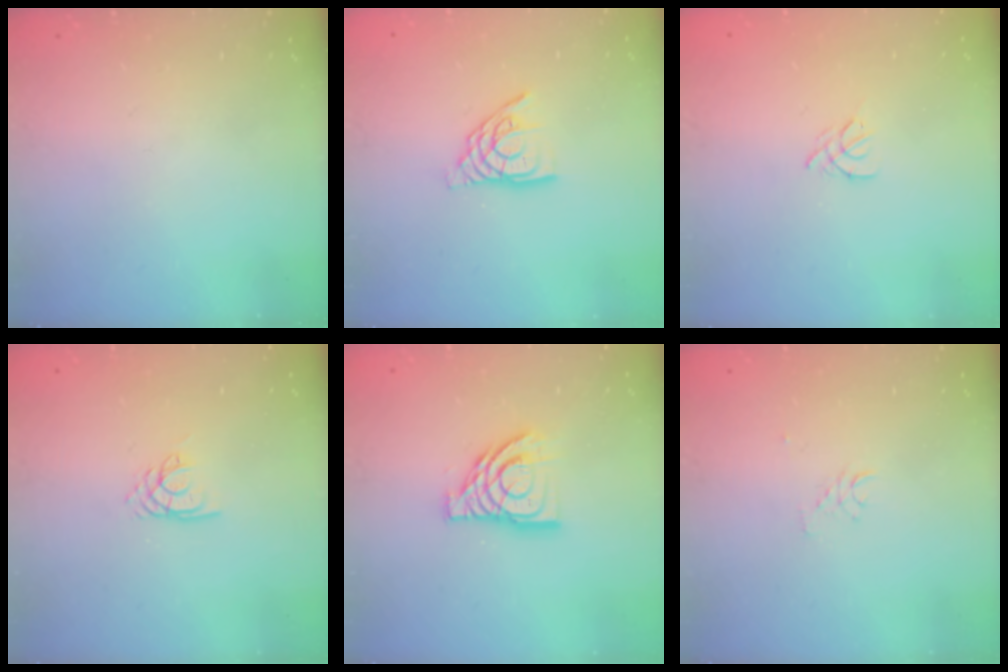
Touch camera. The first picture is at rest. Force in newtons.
{"total": 9.8, "press": 9.8, "slide": 0.9}
{"total": 2.5, "press": 2.4, "slide": 0.6}
{"total": 2.1, "press": 2.1, "slide": 0.1}
{"total": 12.5, "press": 12.4, "slide": 1.5}
{"total": 2.6, "press": 2.6, "slide": 0.1}